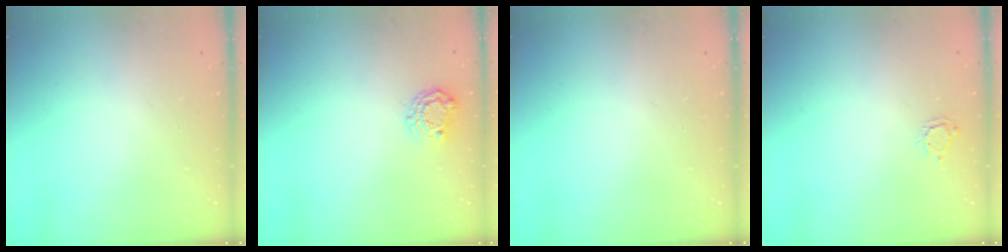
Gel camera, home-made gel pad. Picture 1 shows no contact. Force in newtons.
{"total": 6.5, "press": 6.4, "slide": 0.6}
{"total": 0.0}
{"total": 3.3, "press": 3.3, "slide": 0.3}